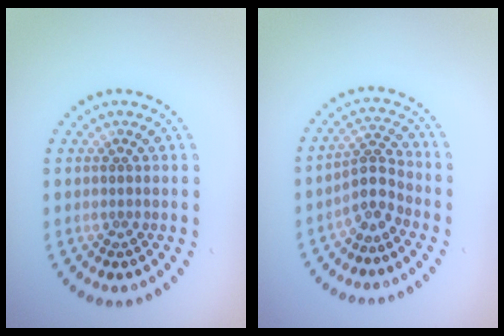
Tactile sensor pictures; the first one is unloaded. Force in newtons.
{"total": 2.6, "press": 1.8, "slide": 1.8}